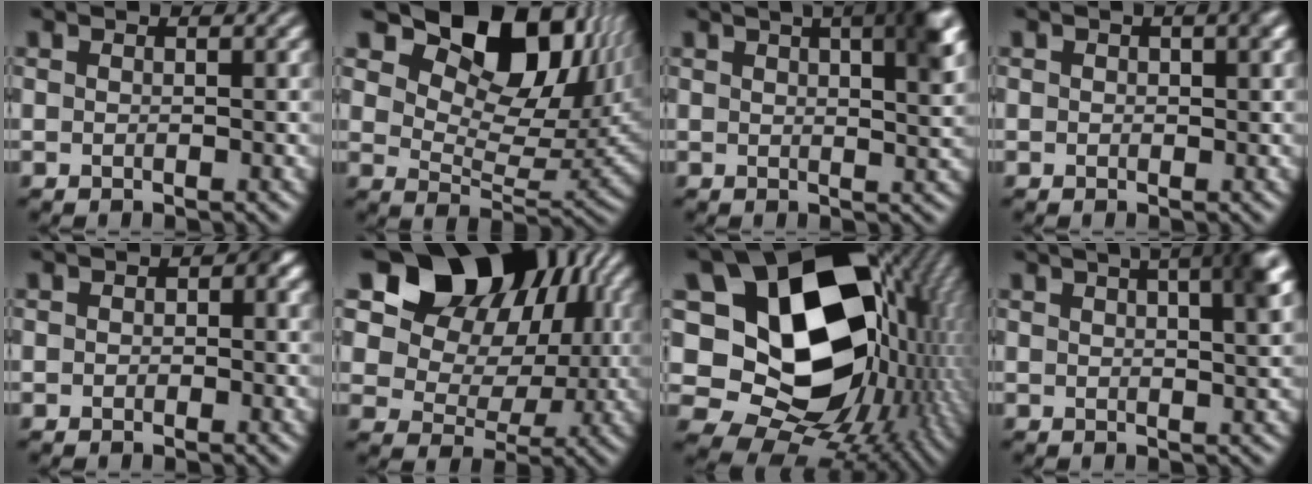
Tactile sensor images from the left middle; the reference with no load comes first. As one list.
[{"total": 12.1, "force": [7.5, 6.2, 7.2], "torque": [-0.115, 0.004, 0.128]}, {"total": 6.8, "force": [3.2, 2.6, 5.4], "torque": [-0.048, 0.031, 0.036]}, {"total": 0.9, "force": [0.3, 0.4, 0.7], "torque": [-0.006, 0.004, 0.002]}, {"total": 2.5, "force": [0.2, 1.9, 1.6], "torque": [-0.004, 0.001, -0.006]}, {"total": 17.3, "force": [7.3, 13.2, 8.4], "torque": [-0.157, 0.059, 0.123]}, {"total": 20.6, "force": [3.6, 15.2, 13.4], "torque": [-0.224, -0.008, 0.096]}, {"total": 6.3, "force": [2.8, 2.5, 5.0], "torque": [-0.036, 0.037, 0.026]}]